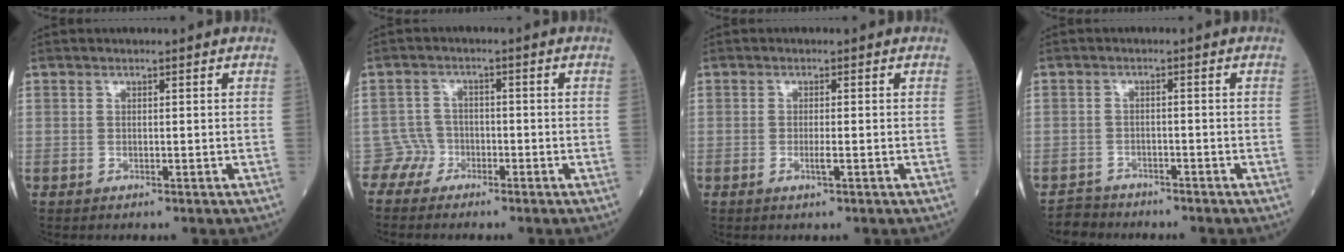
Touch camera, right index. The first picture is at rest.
{"total": 2.8, "force": [-2.0, 1.6, -1.1], "torque": [0.025, 0.006, -0.042]}
{"total": 1.5, "force": [-0.5, 0.0, 1.4], "torque": [-0.030, -0.003, -0.010]}
{"total": 3.1, "force": [-2.7, 1.1, -1.0], "torque": [0.012, -0.001, -0.051]}